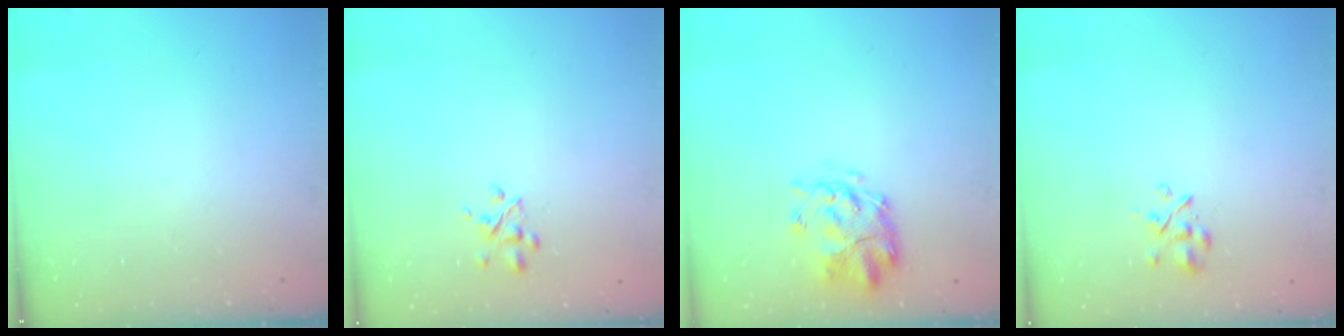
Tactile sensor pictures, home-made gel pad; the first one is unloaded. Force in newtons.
{"total": 3.0, "press": 2.8, "slide": 1.1}
{"total": 3.8, "press": 3.4, "slide": 1.7}
{"total": 2.7, "press": 2.5, "slide": 1.0}